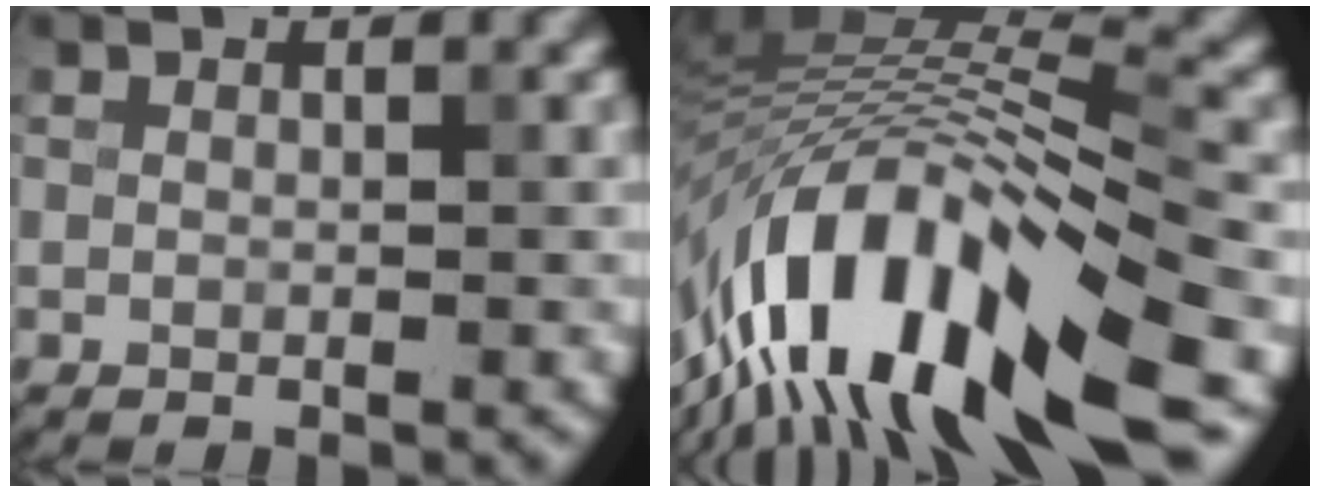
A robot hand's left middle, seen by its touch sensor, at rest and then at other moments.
{"total": 13.5, "force": [-8.1, 4.0, 10.0], "torque": [-0.186, 0.022, -0.129]}